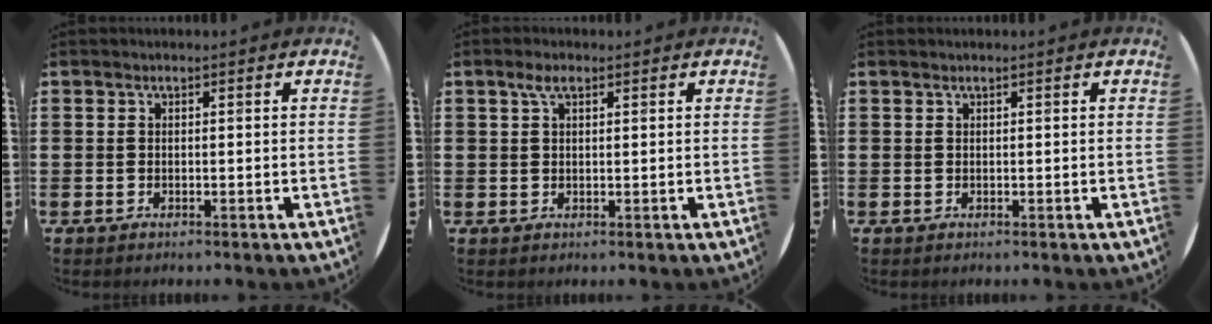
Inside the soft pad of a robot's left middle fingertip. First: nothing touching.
{"total": 2.0, "force": [1.2, 1.0, 1.2], "torque": [-0.018, 0.003, 0.021]}
{"total": 0.0}